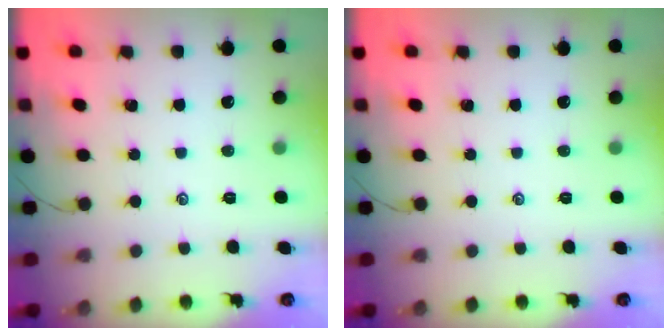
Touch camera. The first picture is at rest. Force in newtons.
{"total": 0.0}